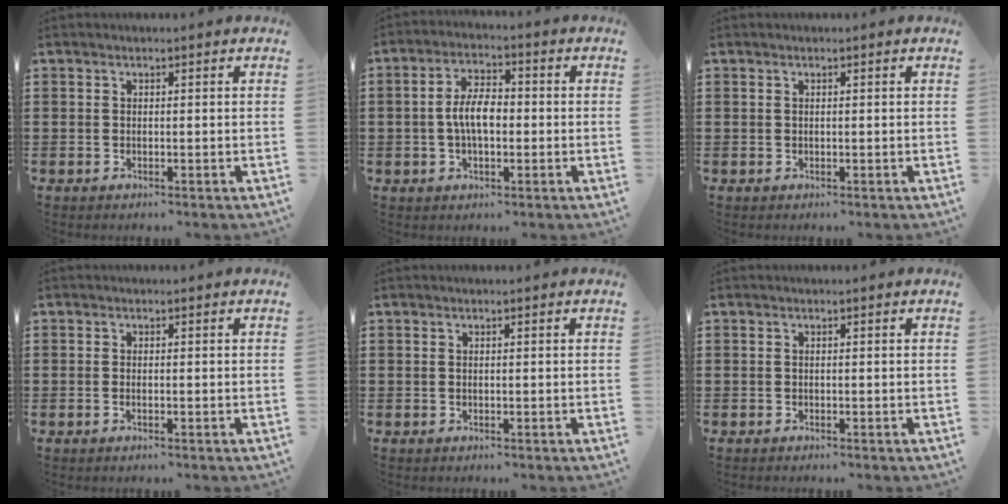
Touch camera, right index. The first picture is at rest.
{"total": 6.1, "force": [-0.7, 3.0, 5.2], "torque": [-0.109, 0.003, -0.017]}
{"total": 0.0}
{"total": 0.5, "force": [-0.2, 0.0, 0.5], "torque": [-0.008, -0.002, -0.003]}
{"total": 0.0}
{"total": 0.0}